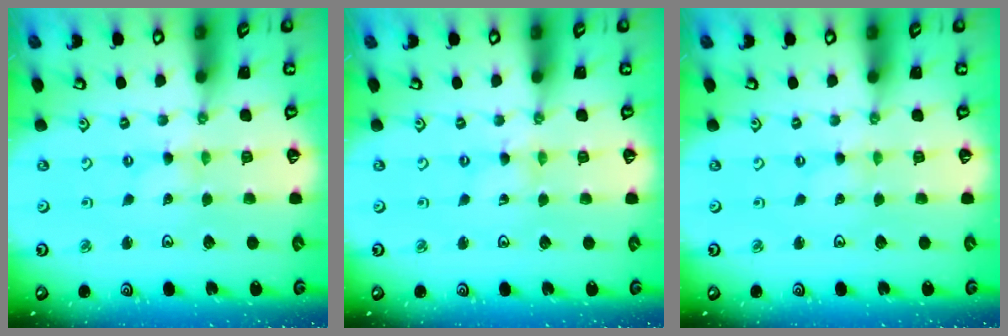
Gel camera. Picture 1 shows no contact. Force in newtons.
{"total": 0.8, "press": 0.8, "slide": 0.1}
{"total": 0.0}